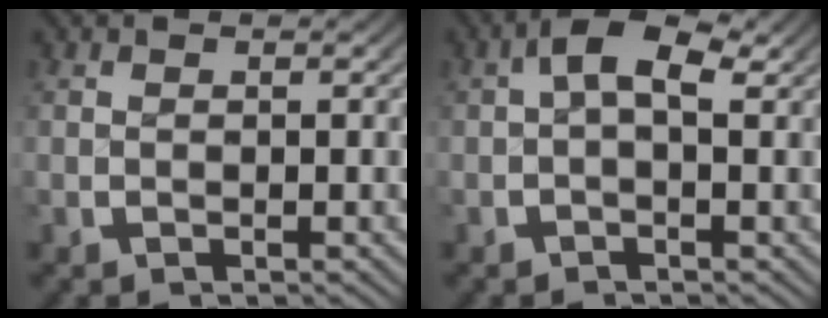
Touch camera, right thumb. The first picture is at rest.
{"total": 4.0, "force": [1.1, 2.0, 3.2], "torque": [-0.052, 0.006, 0.007]}